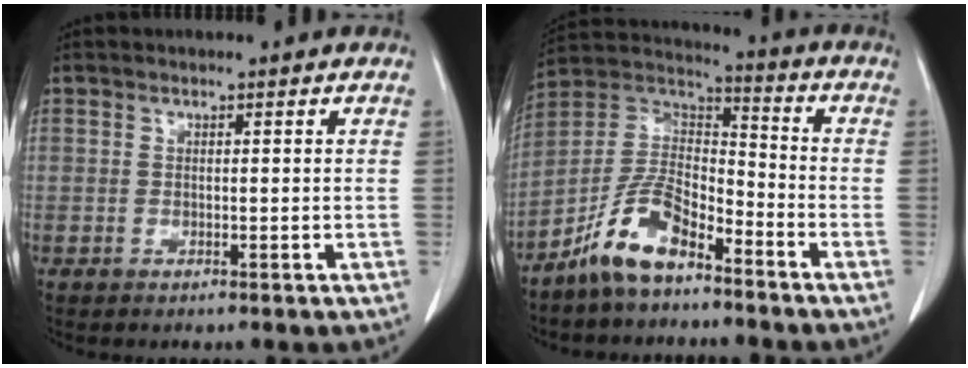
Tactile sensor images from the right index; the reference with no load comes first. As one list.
[{"total": 10.8, "force": [-7.5, 4.1, 6.7], "torque": [-0.145, 0.020, -0.145]}]